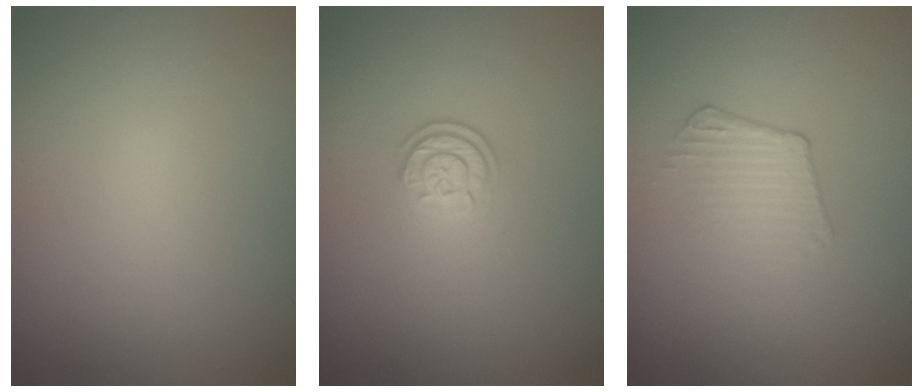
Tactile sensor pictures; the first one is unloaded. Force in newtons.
{"total": 2.2, "press": 1.8, "slide": 1.3}
{"total": 1.8, "press": 0.9, "slide": 1.5}